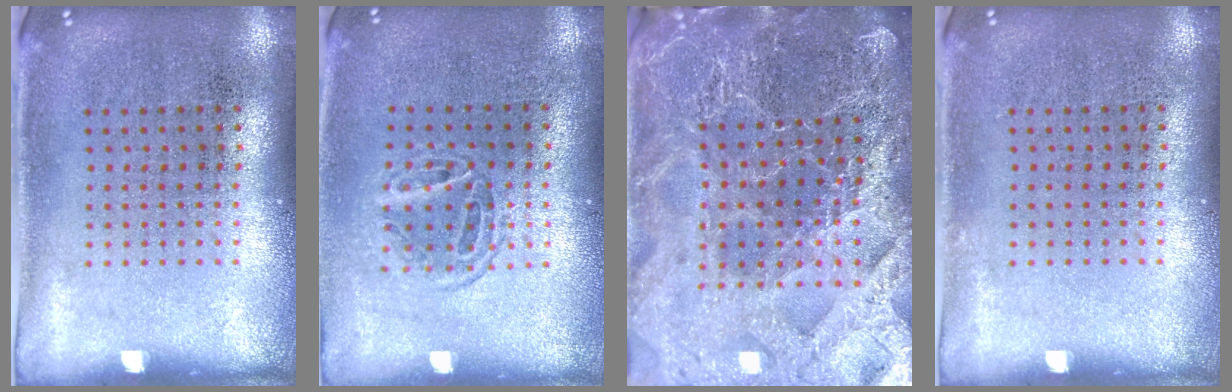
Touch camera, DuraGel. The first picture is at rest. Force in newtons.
{"total": 1.2, "press": 1.0, "slide": 0.5}
{"total": 4.6, "press": 4.3, "slide": 1.6}
{"total": 0.0}